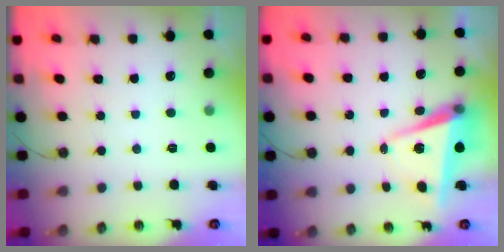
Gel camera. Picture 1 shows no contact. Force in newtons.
{"total": 6.8, "press": 5.2, "slide": 4.3}